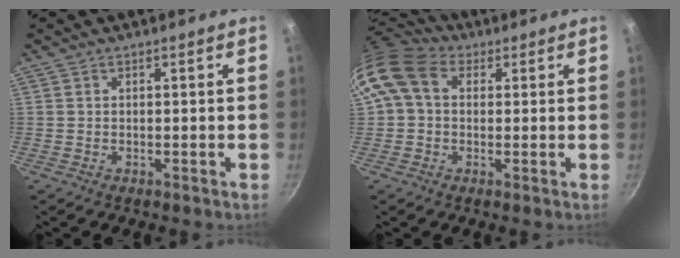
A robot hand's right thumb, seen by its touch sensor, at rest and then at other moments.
{"total": 11.8, "force": [2.7, 9.0, 7.2], "torque": [-0.135, 0.021, 0.032]}